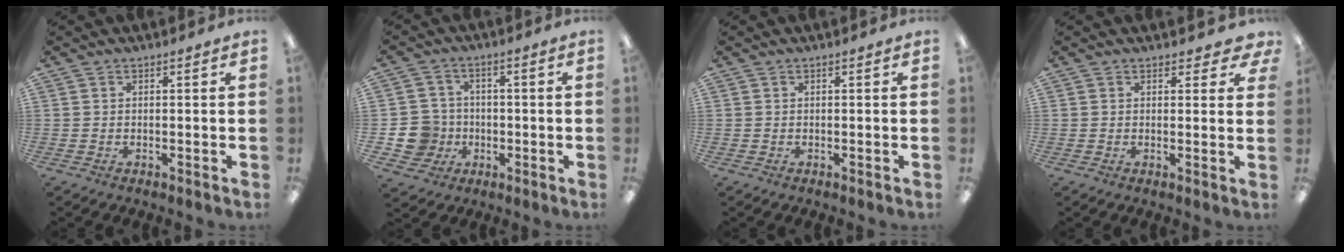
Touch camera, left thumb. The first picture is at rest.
{"total": 8.2, "force": [-1.5, 7.9, 1.7], "torque": [-0.056, 0.017, -0.018]}
{"total": 0.0}
{"total": 2.4, "force": [1.7, 1.4, 1.0], "torque": [-0.006, -0.002, 0.028]}